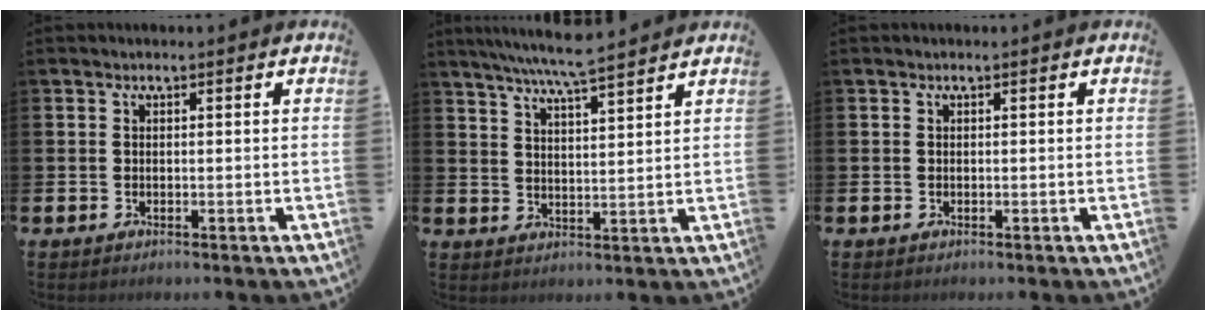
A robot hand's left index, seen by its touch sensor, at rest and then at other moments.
{"total": 6.9, "force": [6.4, -0.1, 2.4], "torque": [-0.058, -0.031, 0.112]}
{"total": 0.0}